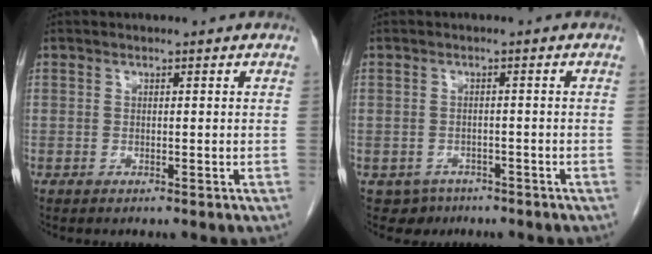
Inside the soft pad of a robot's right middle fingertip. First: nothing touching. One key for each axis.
{"total": 3.3, "fx": -2.2, "fy": 2.5, "fz": 0.0, "tx": -0.002, "ty": 0.009, "tz": -0.028}